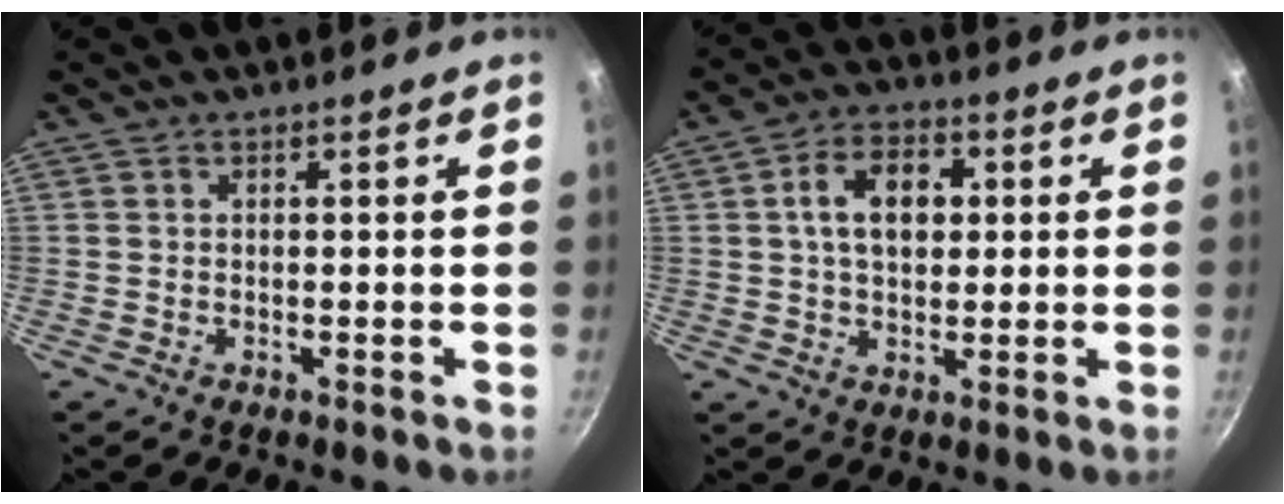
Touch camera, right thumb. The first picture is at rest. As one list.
[{"total": 9.5, "force": [1.7, 6.4, 6.8], "torque": [-0.092, 0.011, 0.019]}]